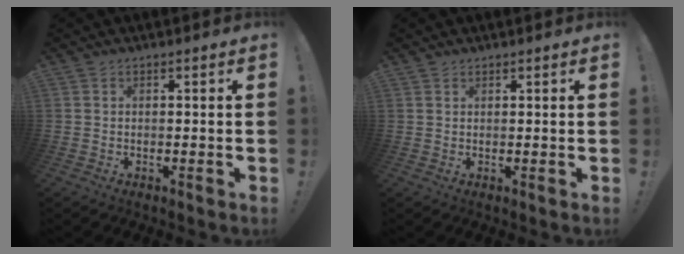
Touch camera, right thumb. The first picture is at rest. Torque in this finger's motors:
{"motor_torque": [-0.13, 0.18, 0.53, 0.58, 0.01]}